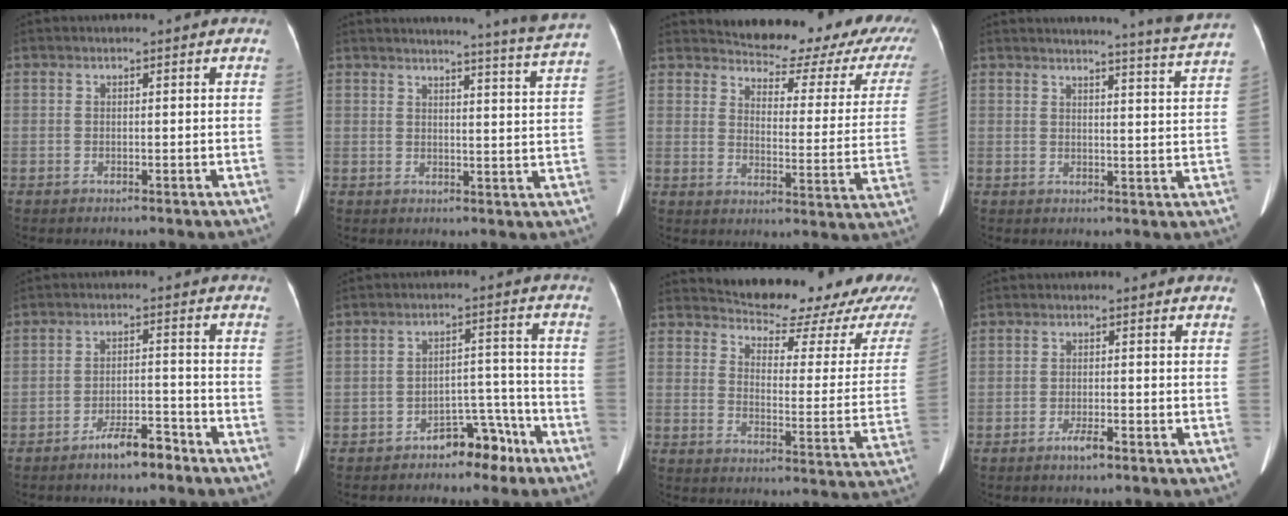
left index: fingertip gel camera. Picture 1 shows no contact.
{"total": 12.0, "force": [11.2, -2.8, 3.4], "torque": [-0.051, -0.071, 0.120]}
{"total": 18.2, "force": [16.0, 5.2, 7.1], "torque": [-0.065, -0.042, 0.166]}
{"total": 9.5, "force": [9.0, -2.6, 1.8], "torque": [-0.038, -0.060, 0.099]}
{"total": 5.2, "force": [-4.1, 1.1, 2.9], "torque": [-0.051, 0.002, -0.071]}
{"total": 6.2, "force": [-4.7, 3.0, 2.7], "torque": [-0.033, 0.030, -0.068]}
{"total": 20.2, "force": [18.6, 4.9, 6.3], "torque": [-0.067, -0.057, 0.206]}
{"total": 2.3, "force": [-1.6, 0.3, 1.6], "torque": [-0.030, -0.002, -0.028]}